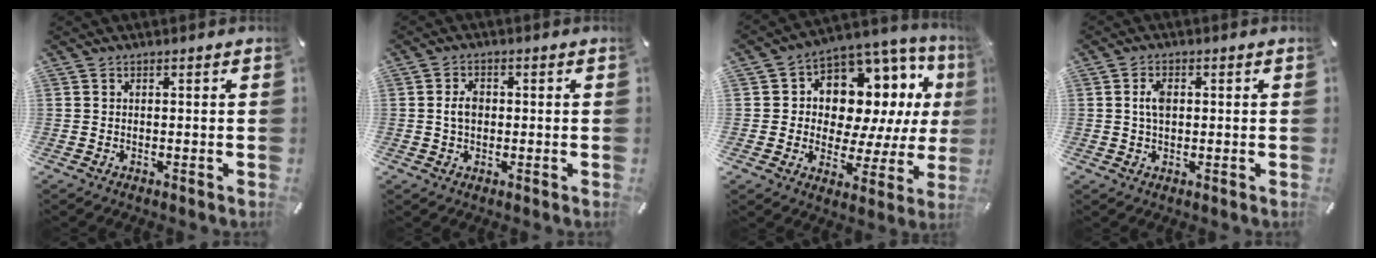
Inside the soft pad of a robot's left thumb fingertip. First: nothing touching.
{"total": 3.9, "force": [0.1, 2.7, 2.8], "torque": [-0.063, 0.005, 0.000]}
{"total": 13.2, "force": [5.1, 9.5, 7.5], "torque": [-0.112, -0.047, 0.099]}
{"total": 3.7, "force": [0.5, 2.1, 2.9], "torque": [-0.069, 0.005, 0.006]}